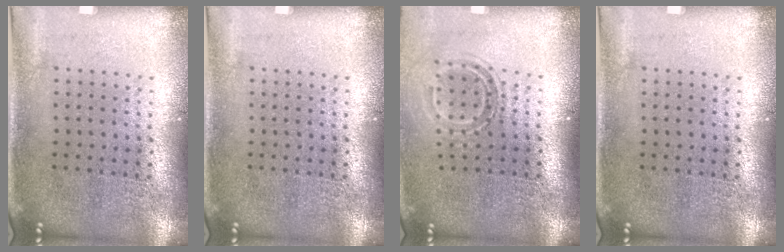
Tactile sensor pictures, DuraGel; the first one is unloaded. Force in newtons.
{"total": 0.0}
{"total": 1.6, "press": 1.1, "slide": 1.2}
{"total": 0.0}